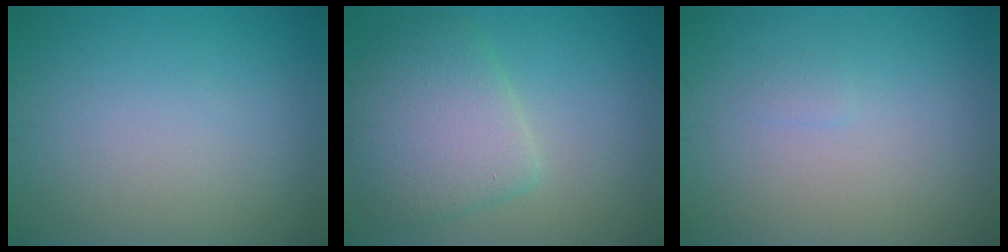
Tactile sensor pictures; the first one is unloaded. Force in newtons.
{"total": 5.6, "press": 5.6, "slide": 0.2}
{"total": 0.5, "press": 0.5, "slide": 0.1}